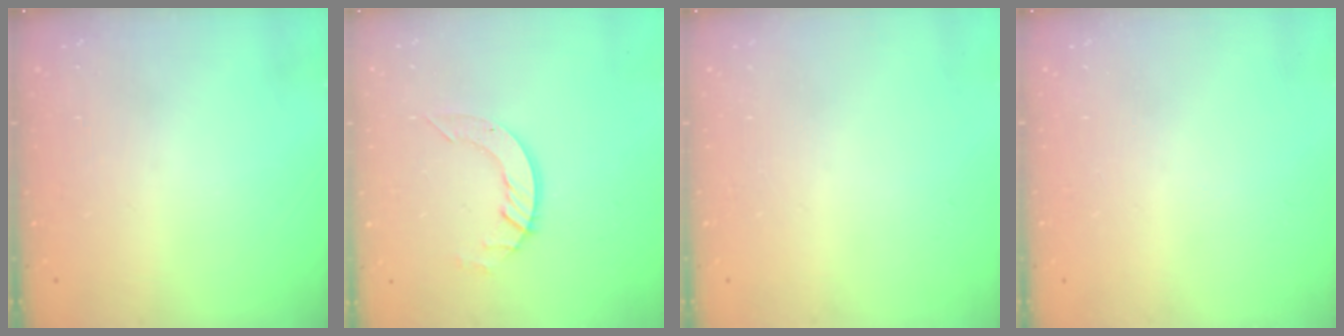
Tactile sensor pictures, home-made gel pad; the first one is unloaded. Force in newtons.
{"total": 6.1, "press": 6.1, "slide": 0.5}
{"total": 0.0}
{"total": 0.0}